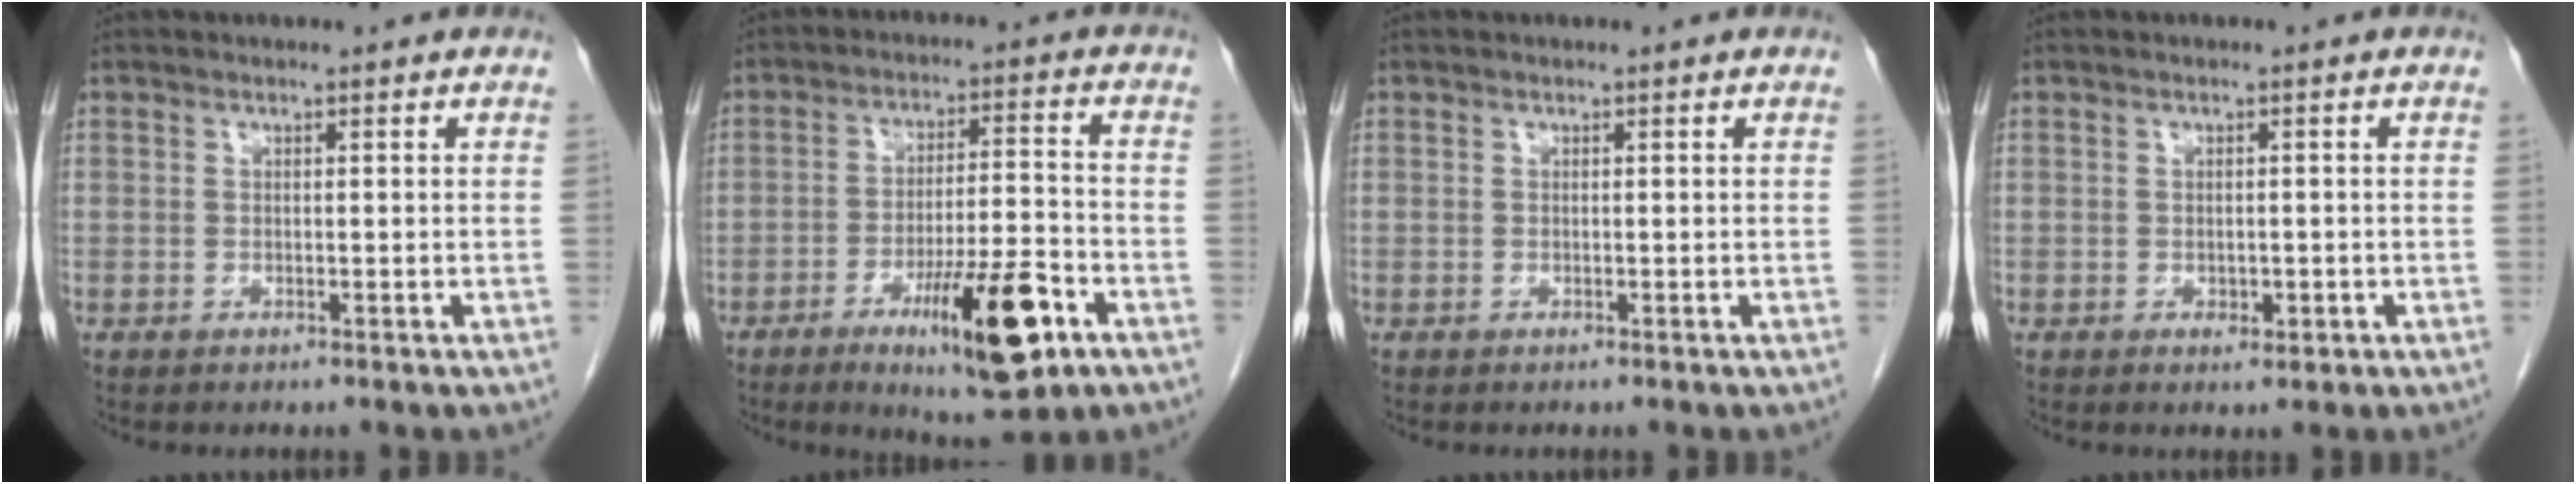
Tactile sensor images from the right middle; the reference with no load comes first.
{"total": 13.3, "force": [-6.6, 2.1, 11.3], "torque": [-0.178, -0.012, -0.098]}
{"total": 0.0}
{"total": 1.5, "force": [-0.6, 0.9, 1.1], "torque": [-0.015, 0.000, -0.003]}